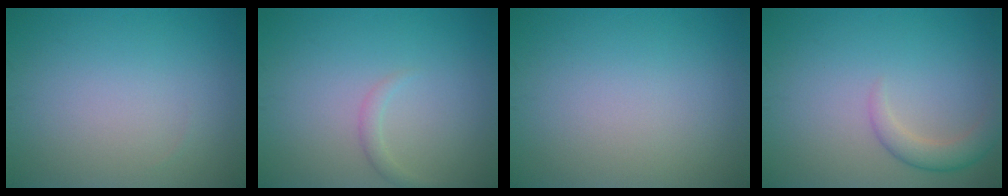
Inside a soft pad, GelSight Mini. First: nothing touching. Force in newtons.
{"total": 1.0, "press": 1.0, "slide": 0.1}
{"total": 0.0}
{"total": 2.4, "press": 2.4, "slide": 0.2}